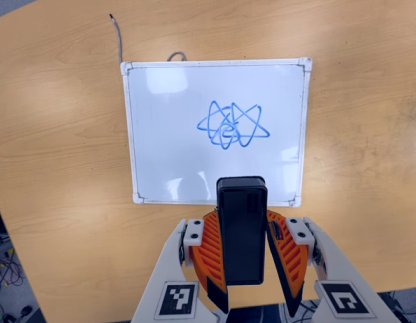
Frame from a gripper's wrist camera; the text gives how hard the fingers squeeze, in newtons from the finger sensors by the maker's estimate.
{"total": 6.2, "left": 5.8, "right": 6.5}